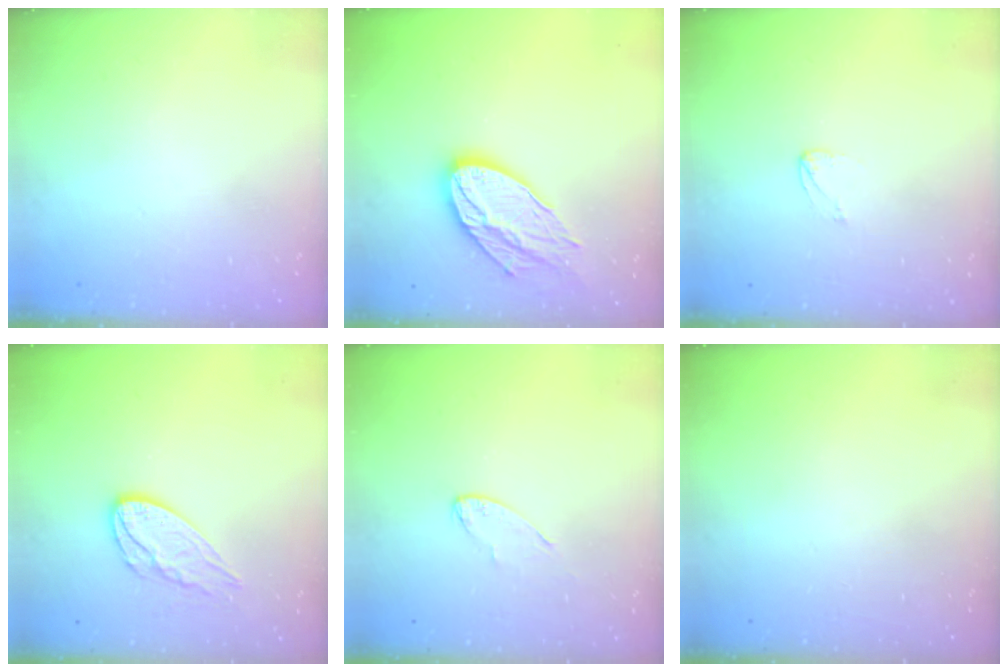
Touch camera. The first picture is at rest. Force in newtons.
{"total": 15.8, "press": 15.7, "slide": 1.2}
{"total": 2.7, "press": 2.7, "slide": 0.2}
{"total": 9.8, "press": 9.8, "slide": 0.4}
{"total": 3.6, "press": 3.6, "slide": 0.4}
{"total": 0.0}